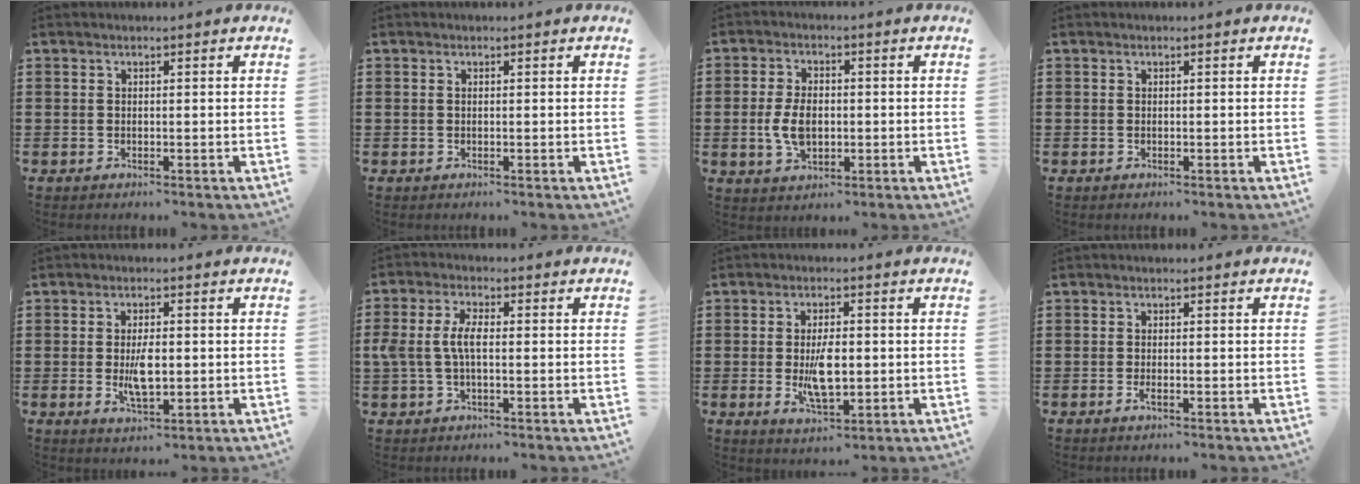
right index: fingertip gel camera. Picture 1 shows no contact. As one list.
[{"total": 0.0}, {"total": 5.7, "force": [-0.6, 3.3, 4.6], "torque": [-0.107, -0.003, -0.015]}, {"total": 0.0}, {"total": 5.1, "force": [-0.4, 2.0, 4.6], "torque": [-0.083, -0.007, -0.009]}, {"total": 5.1, "force": [-0.1, 2.2, 4.6], "torque": [-0.115, -0.002, -0.012]}, {"total": 6.5, "force": [-0.5, 2.8, 5.9], "torque": [-0.111, -0.007, -0.012]}, {"total": 1.1, "force": [-0.6, 0.2, 0.9], "torque": [-0.025, -0.007, -0.011]}]